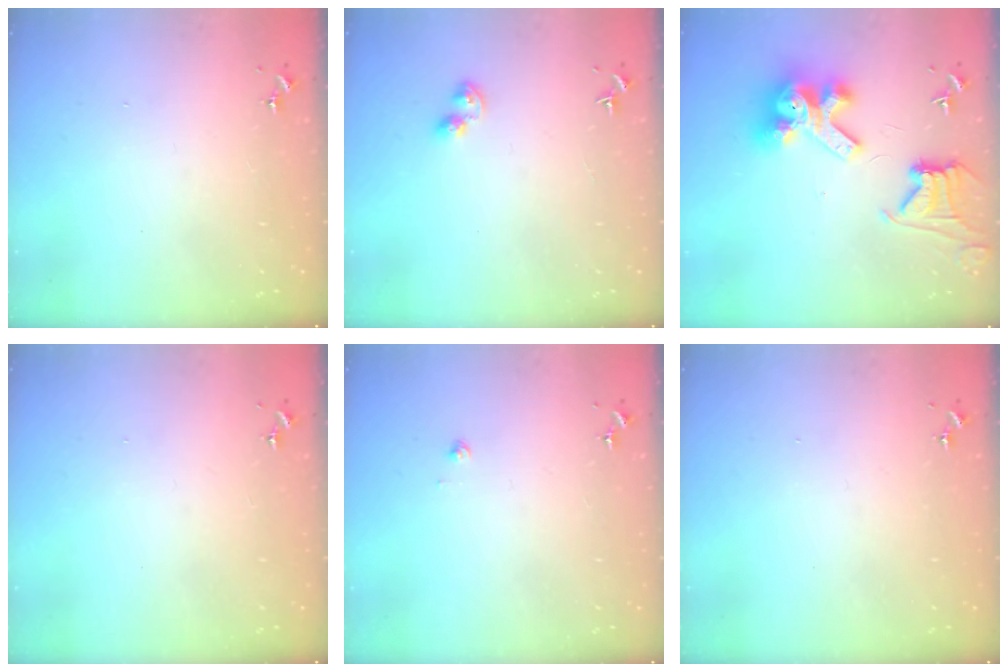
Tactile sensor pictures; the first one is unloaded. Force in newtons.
{"total": 5.0, "press": 5.0, "slide": 0.5}
{"total": 16.2, "press": 16.2, "slide": 1.7}
{"total": 0.0}
{"total": 1.9, "press": 1.9, "slide": 0.1}
{"total": 0.0}